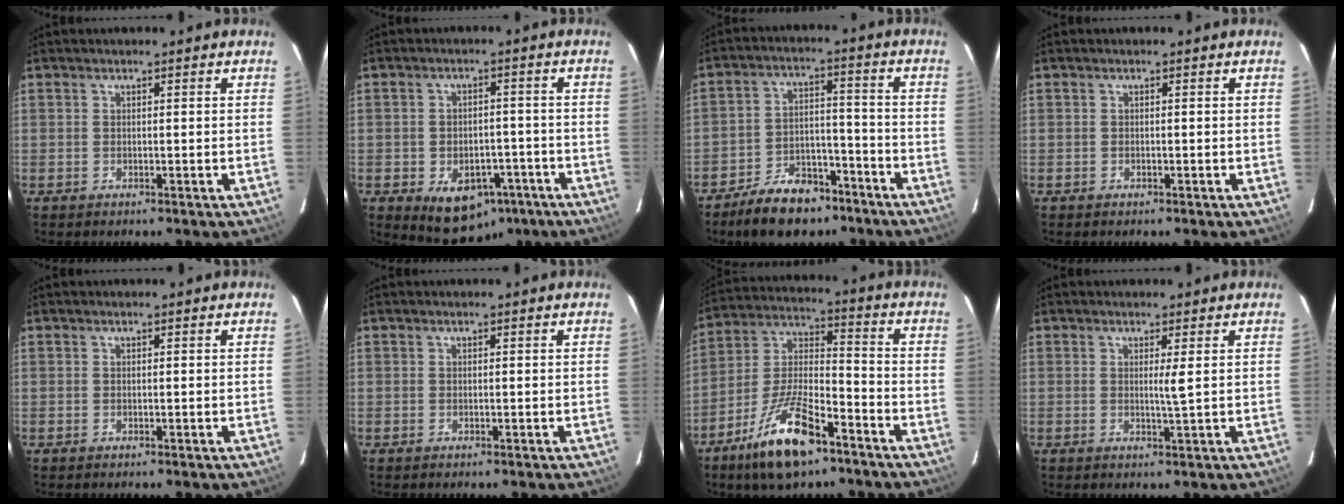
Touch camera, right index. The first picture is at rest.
{"total": 9.2, "force": [-4.8, 5.9, 5.1], "torque": [-0.071, 0.007, -0.060]}
{"total": 10.7, "force": [-8.0, 4.7, 5.3], "torque": [-0.090, 0.007, -0.137]}
{"total": 0.0}
{"total": 0.0}
{"total": 0.0}
{"total": 14.7, "force": [-9.5, 4.0, 10.5], "torque": [-0.214, -0.011, -0.173]}
{"total": 1.6, "force": [0.4, -0.4, 1.6], "torque": [-0.030, -0.004, 0.007]}